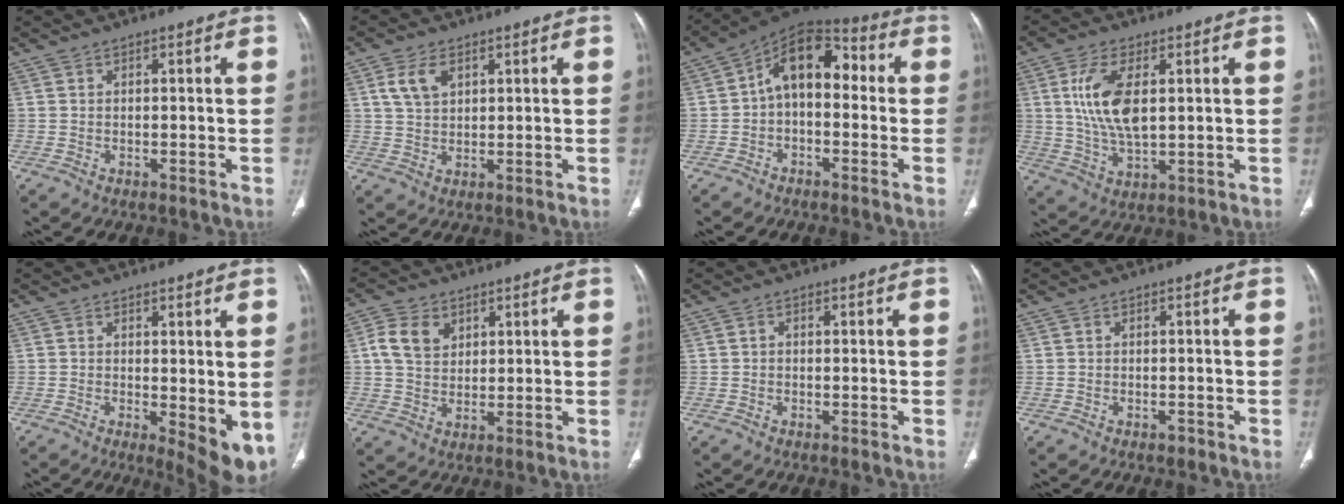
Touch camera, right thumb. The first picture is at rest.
{"total": 5.6, "force": [2.3, 3.5, 3.7], "torque": [-0.065, -0.005, 0.048]}
{"total": 11.8, "force": [0.2, 7.6, 9.1], "torque": [-0.106, 0.043, -0.015]}
{"total": 11.1, "force": [2.2, 5.4, 9.5], "torque": [-0.190, -0.010, 0.046]}
{"total": 7.4, "force": [-0.6, 2.7, 6.8], "torque": [-0.089, -0.020, -0.004]}
{"total": 7.0, "force": [2.5, 5.2, 3.9], "torque": [-0.059, -0.004, 0.046]}
{"total": 0.7, "force": [-0.1, 0.6, 0.5], "torque": [-0.004, 0.002, -0.007]}
{"total": 0.9, "force": [-0.6, 0.5, 0.3], "torque": [-0.003, 0.001, -0.011]}